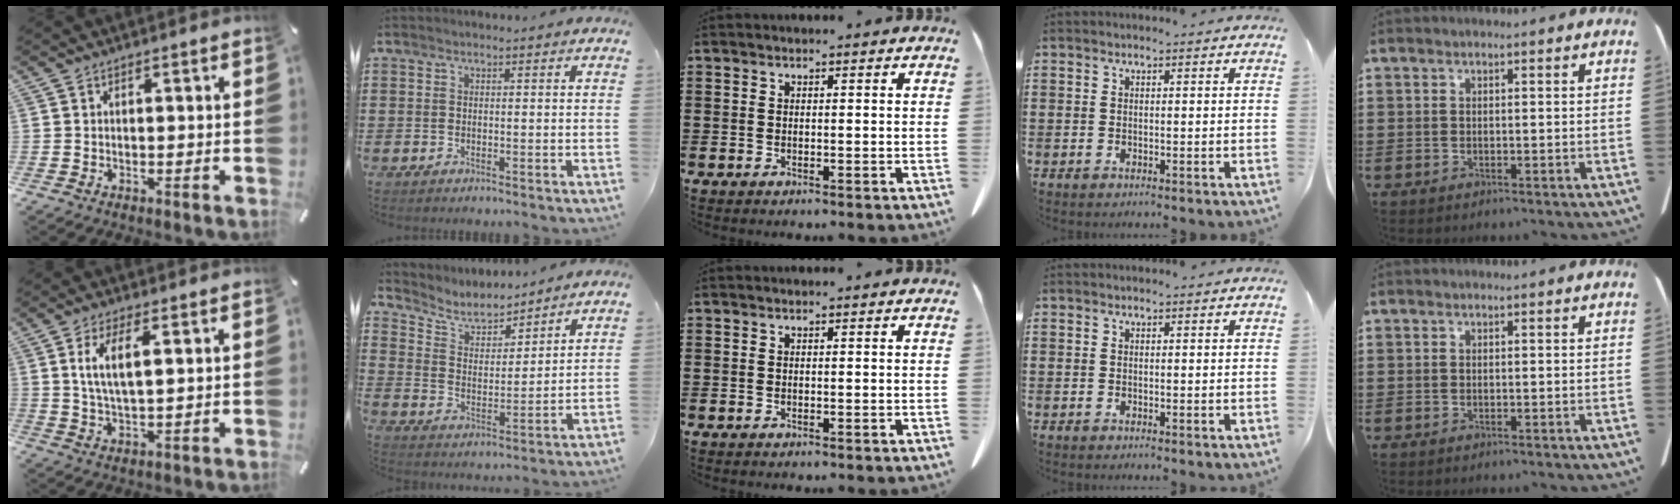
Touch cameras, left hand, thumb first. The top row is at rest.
{"thumb": {"total": 8.0, "force": [2.4, 2.9, 7.0], "torque": [-0.142, 0.001, 0.037]}, "index": {"total": 5.6, "force": [5.1, 1.7, 1.6], "torque": [-0.059, -0.027, 0.086]}}